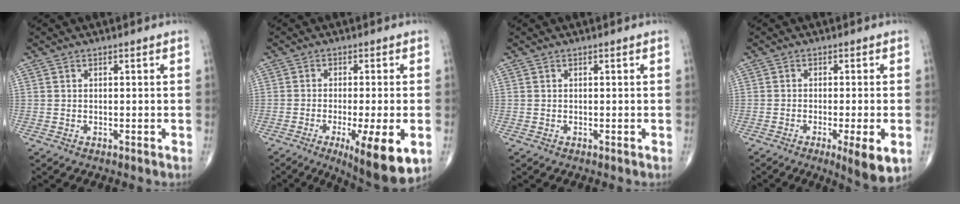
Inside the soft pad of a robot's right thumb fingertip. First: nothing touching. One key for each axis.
{"total": 12.7, "fx": -4.6, "fy": 2.8, "fz": 11.5, "tx": -0.161, "ty": -0.015, "tz": -0.061}
{"total": 0.0}
{"total": 7.4, "fx": -2.6, "fy": 1.2, "fz": 6.8, "tx": -0.099, "ty": -0.013, "tz": -0.038}